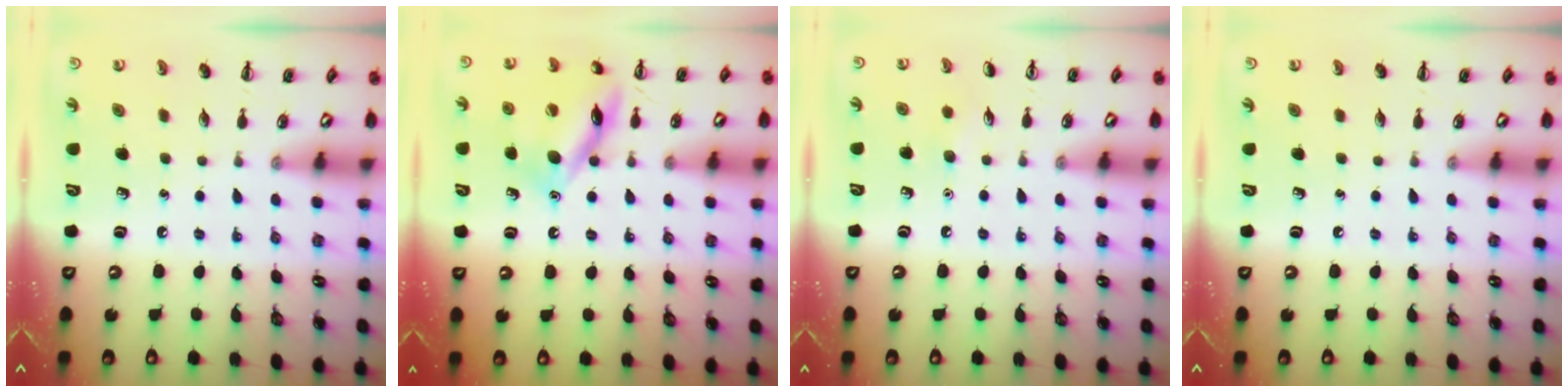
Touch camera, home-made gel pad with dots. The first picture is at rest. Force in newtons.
{"total": 12.8, "press": 12.8, "slide": 0.8}
{"total": 4.5, "press": 4.2, "slide": 1.3}
{"total": 0.0}